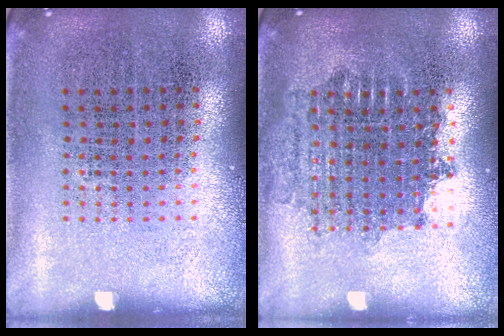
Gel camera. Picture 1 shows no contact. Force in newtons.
{"total": 1.7, "press": 1.4, "slide": 1.0}